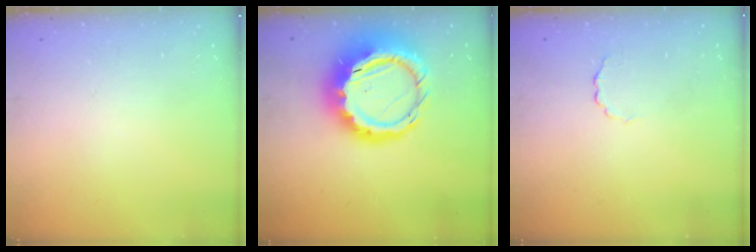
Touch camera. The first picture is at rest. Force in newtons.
{"total": 16.5, "press": 16.2, "slide": 3.0}
{"total": 2.0, "press": 1.9, "slide": 0.5}